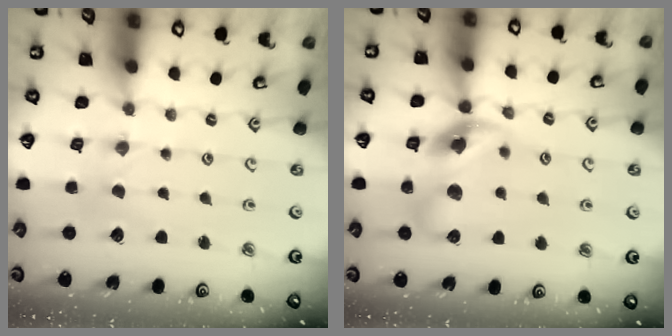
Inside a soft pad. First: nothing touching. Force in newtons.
{"total": 12.4, "press": 12.3, "slide": 1.8}